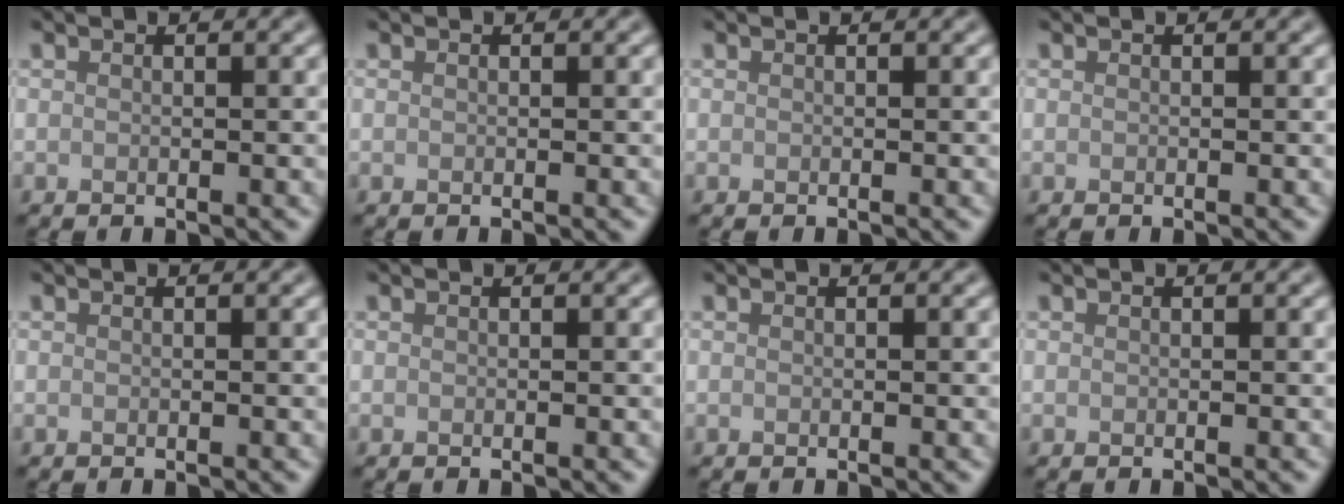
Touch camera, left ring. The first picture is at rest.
{"total": 0.0}
{"total": 0.0}
{"total": 0.0}
{"total": 0.0}
{"total": 0.0}
{"total": 0.0}
{"total": 0.0}